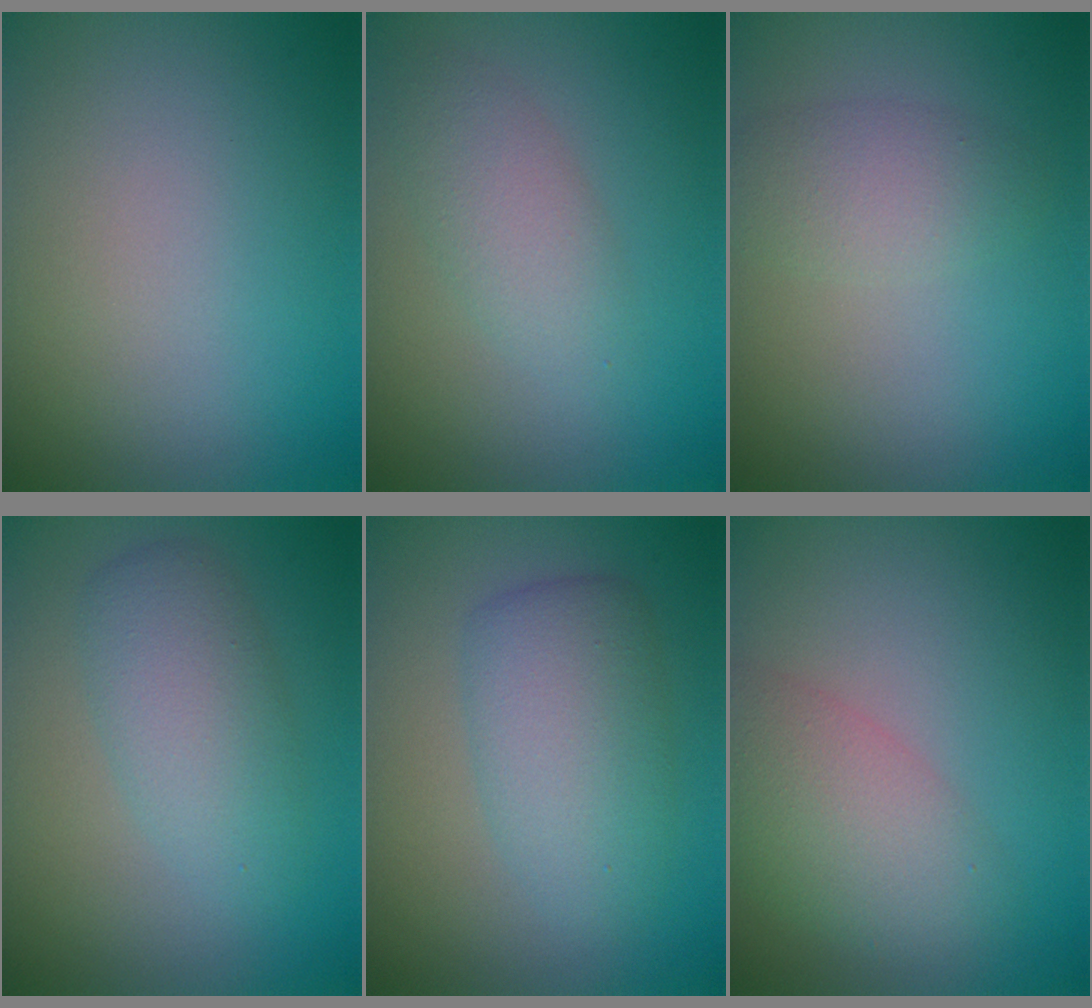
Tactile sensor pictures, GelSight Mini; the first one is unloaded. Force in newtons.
{"total": 2.8, "press": 2.8, "slide": 0.1}
{"total": 2.5, "press": 2.5, "slide": 0.2}
{"total": 3.8, "press": 3.8, "slide": 0.0}
{"total": 4.7, "press": 4.7, "slide": 0.1}
{"total": 4.7, "press": 4.7, "slide": 0.2}